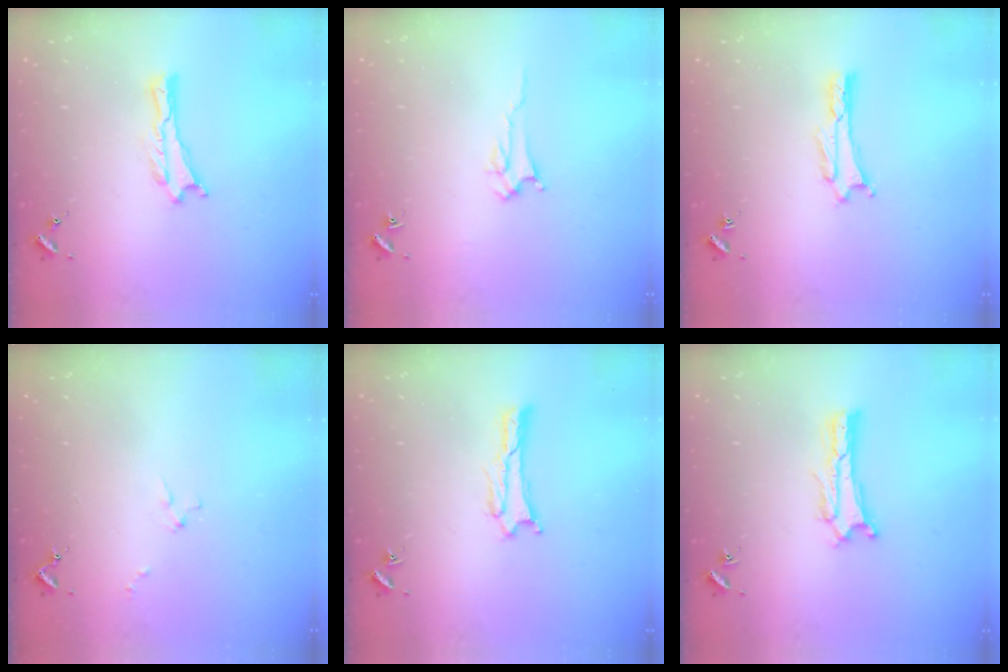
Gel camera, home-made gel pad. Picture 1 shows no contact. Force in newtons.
{"total": 2.8, "press": 2.8, "slide": 0.4}
{"total": 1.8, "press": 1.8, "slide": 0.2}
{"total": 1.3, "press": 1.2, "slide": 0.1}
{"total": 1.9, "press": 1.9, "slide": 0.1}
{"total": 0.6, "press": 0.5, "slide": 0.2}